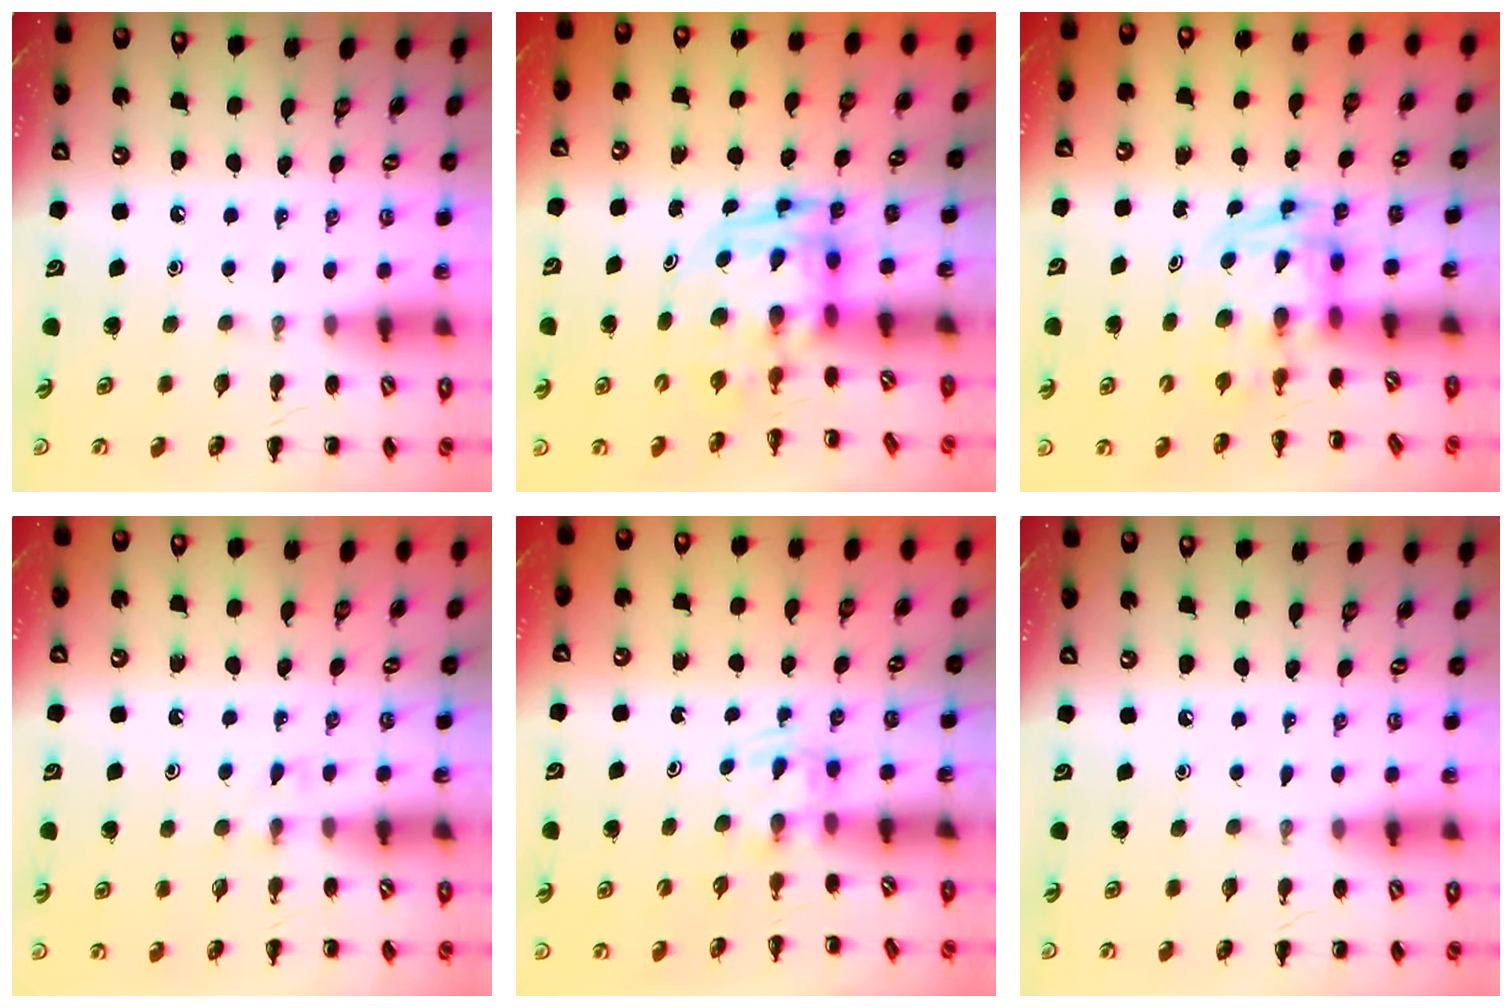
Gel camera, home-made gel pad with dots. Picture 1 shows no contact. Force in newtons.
{"total": 3.3, "press": 3.3, "slide": 0.7}
{"total": 2.8, "press": 2.8, "slide": 0.5}
{"total": 2.8, "press": 2.5, "slide": 1.1}
{"total": 1.5, "press": 1.4, "slide": 0.7}
{"total": 0.0}